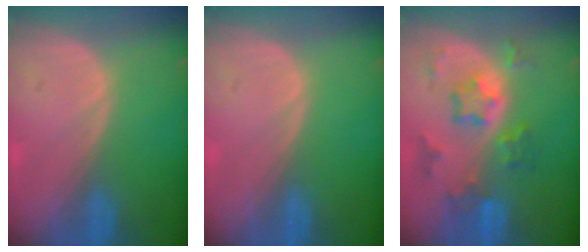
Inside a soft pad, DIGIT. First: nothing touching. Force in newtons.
{"total": 0.0}
{"total": 7.4, "press": 6.6, "slide": 3.4}